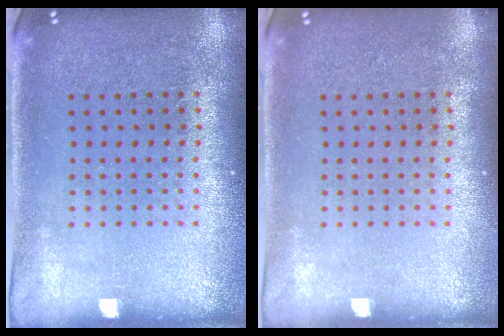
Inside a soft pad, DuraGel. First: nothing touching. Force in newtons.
{"total": 0.0}